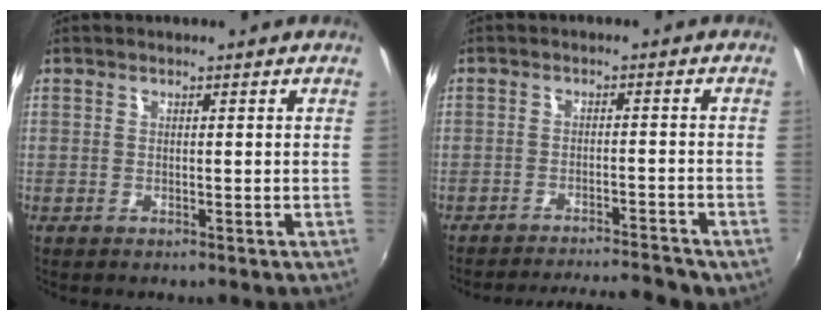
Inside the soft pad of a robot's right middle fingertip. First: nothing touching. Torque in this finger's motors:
{"motor_torque": [-0.65, -0.54, -0.25, -0.02]}